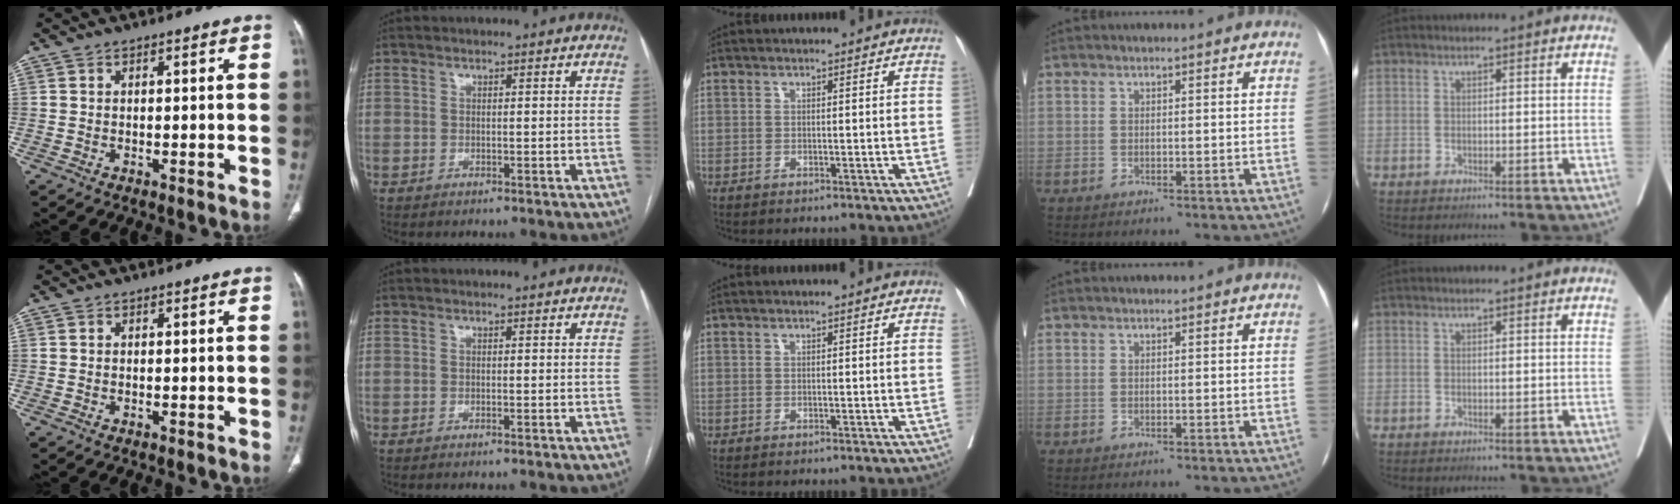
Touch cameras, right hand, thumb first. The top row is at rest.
{}